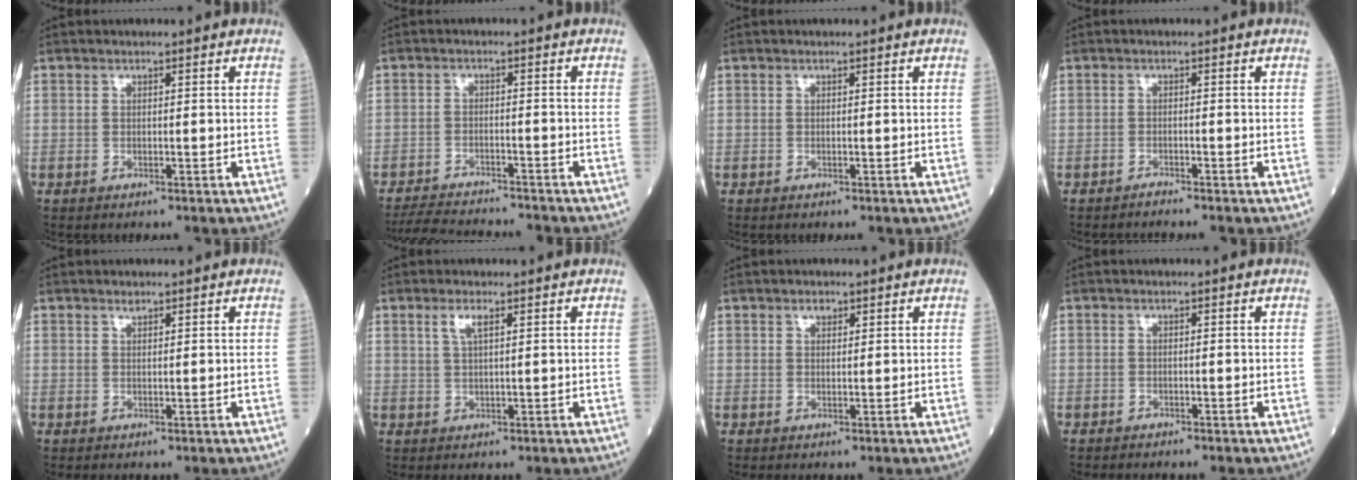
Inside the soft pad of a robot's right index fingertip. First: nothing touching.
{"total": 9.5, "force": [-9.1, 1.2, 2.7], "torque": [-0.043, -0.005, -0.140]}
{"total": 0.0}
{"total": 1.0, "force": [-1.0, -0.3, 0.1], "torque": [-0.003, 0.001, -0.017]}
{"total": 0.6, "force": [0.6, 0.2, 0.2], "torque": [-0.008, -0.004, 0.010]}
{"total": 2.4, "force": [1.2, 0.4, 2.0], "torque": [-0.047, 0.002, 0.025]}
{"total": 1.1, "force": [0.8, 0.6, 0.6], "torque": [-0.011, -0.001, 0.011]}
{"total": 0.8, "force": [-0.8, 0.3, 0.1], "torque": [-0.007, 0.001, -0.015]}